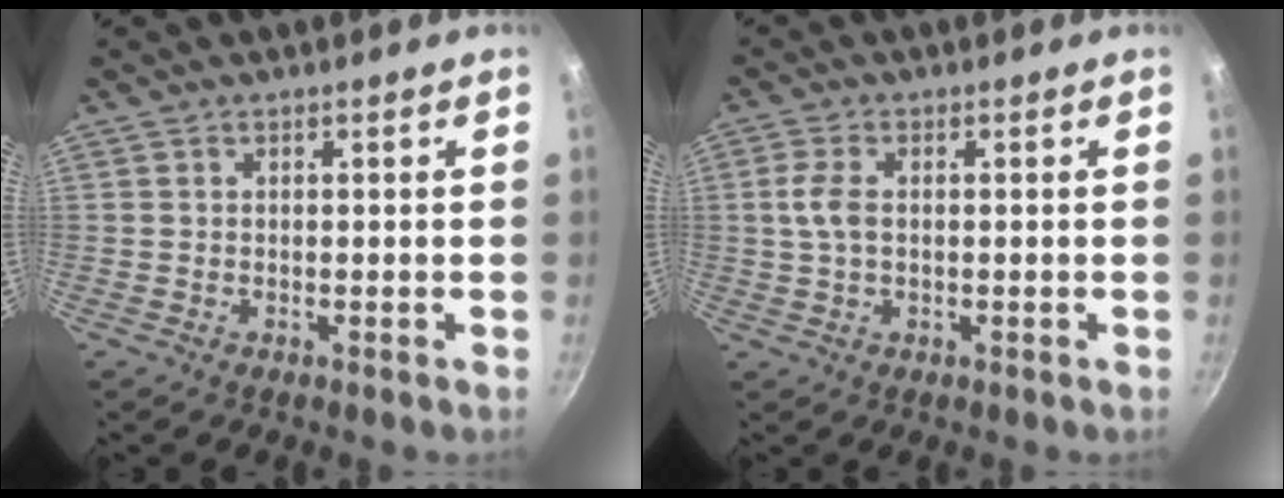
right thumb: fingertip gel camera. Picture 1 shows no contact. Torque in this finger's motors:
{"motor_torque": [-0.82, 0.26, 0.71, 0.08, 0.00]}